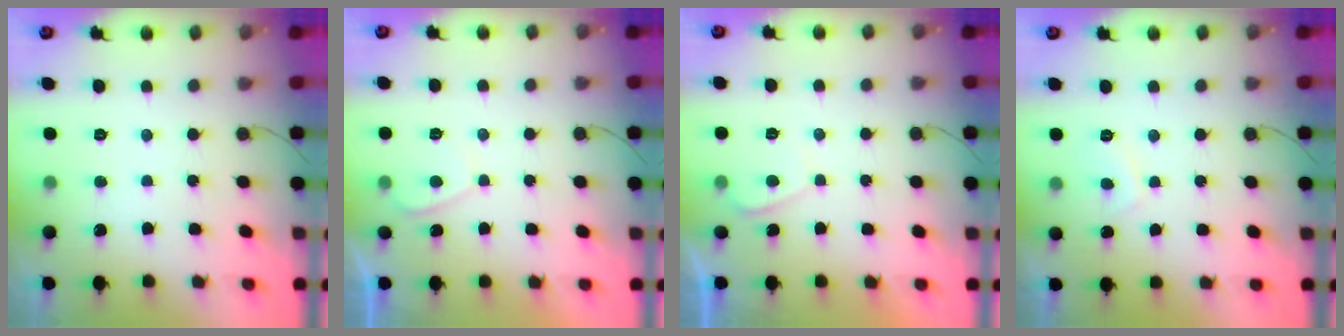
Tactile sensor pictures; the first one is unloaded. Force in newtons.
{"total": 1.5, "press": 1.4, "slide": 0.6}
{"total": 0.6, "press": 0.4, "slide": 0.5}
{"total": 2.4, "press": 2.3, "slide": 0.6}